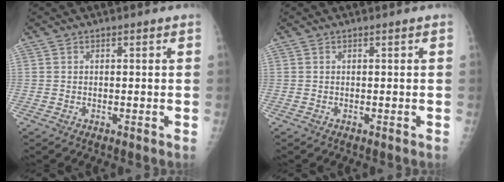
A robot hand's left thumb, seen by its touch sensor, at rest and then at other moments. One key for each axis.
{"total": 0.0}